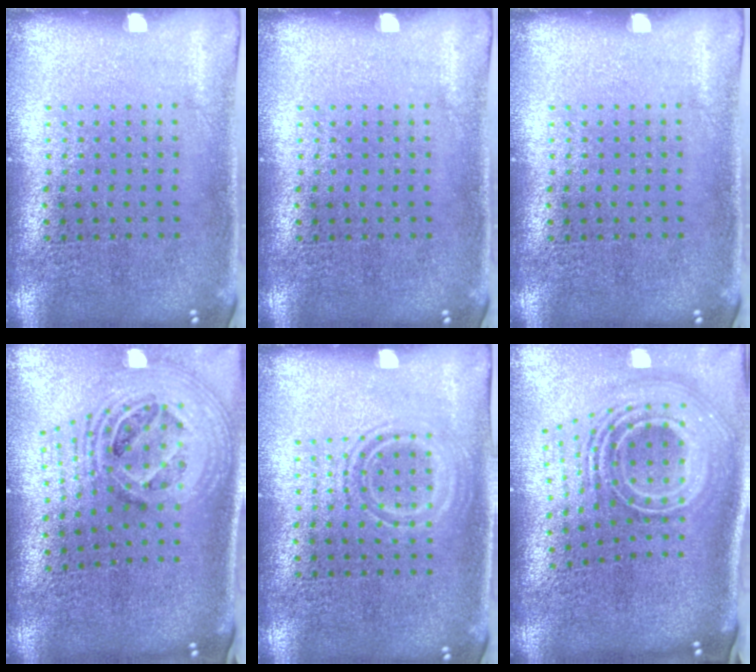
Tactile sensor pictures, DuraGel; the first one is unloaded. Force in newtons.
{"total": 0.0}
{"total": 0.0}
{"total": 2.7, "press": 1.9, "slide": 1.9}
{"total": 1.0, "press": 1.0, "slide": 0.2}
{"total": 3.2, "press": 2.0, "slide": 2.4}